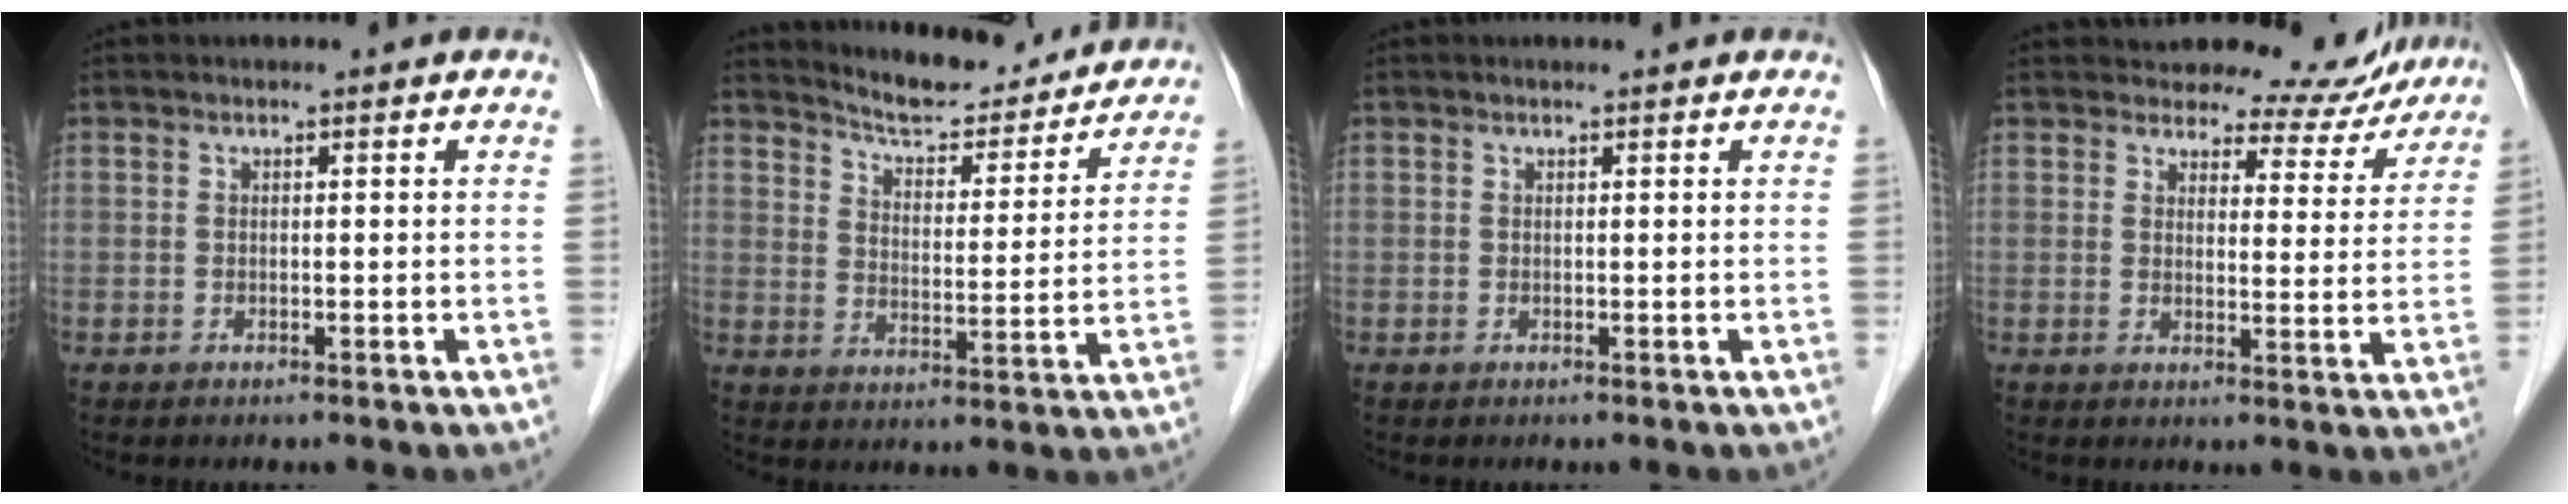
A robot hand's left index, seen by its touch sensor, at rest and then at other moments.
{"total": 15.6, "force": [14.8, 3.0, 4.0], "torque": [-0.048, -0.014, 0.195]}
{"total": 0.8, "force": [0.8, 0.0, 0.3], "torque": [-0.010, 0.009, 0.011]}
{"total": 8.4, "force": [8.0, 2.6, 0.3], "torque": [0.013, -0.018, 0.083]}